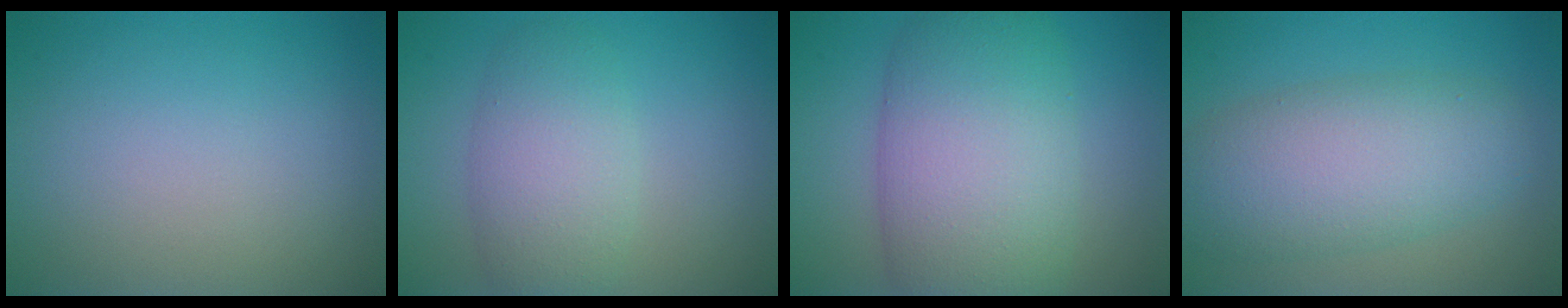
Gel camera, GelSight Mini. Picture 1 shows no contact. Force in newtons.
{"total": 4.7, "press": 4.7, "slide": 0.1}
{"total": 11.2, "press": 11.2, "slide": 0.6}
{"total": 7.6, "press": 7.6, "slide": 0.2}